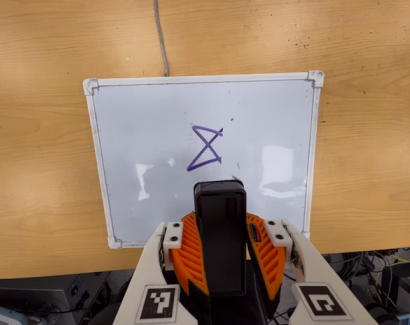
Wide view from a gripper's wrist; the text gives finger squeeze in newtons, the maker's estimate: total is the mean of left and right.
{"total": 12.2, "left": 11.7, "right": 12.7}